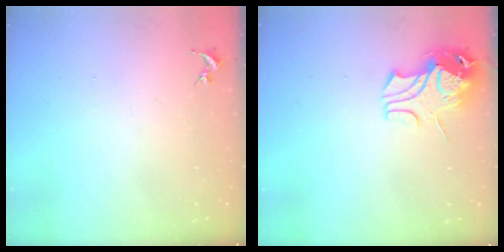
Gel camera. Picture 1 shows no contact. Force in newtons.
{"total": 11.5, "press": 11.4, "slide": 1.2}